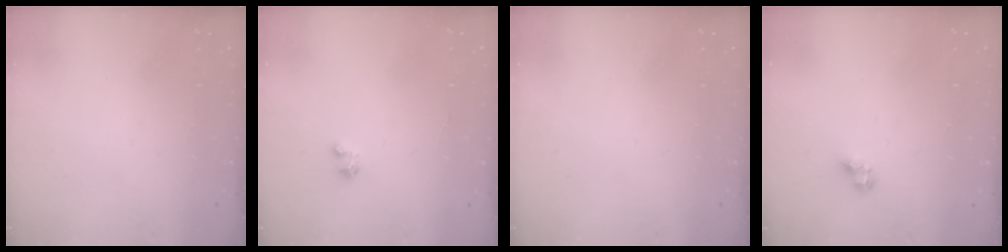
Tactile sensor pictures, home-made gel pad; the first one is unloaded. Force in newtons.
{"total": 2.1, "press": 2.1, "slide": 0.1}
{"total": 0.0}
{"total": 5.4, "press": 5.3, "slide": 0.6}